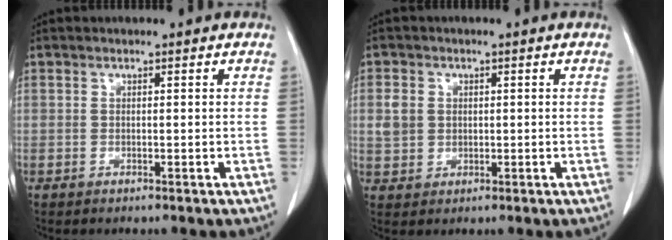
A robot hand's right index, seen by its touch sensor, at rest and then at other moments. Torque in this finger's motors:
{"motor_torque": [0.29, 0.23, 0.14, 0.05]}